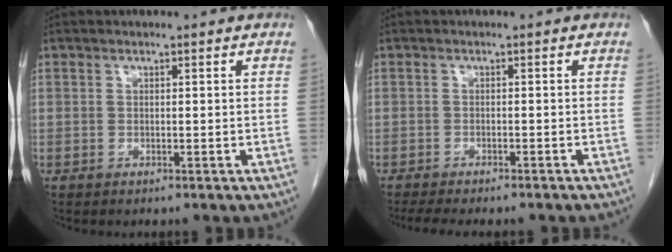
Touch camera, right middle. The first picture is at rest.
{"total": 9.0, "force": [-7.8, 1.3, 4.4], "torque": [-0.051, -0.008, -0.102]}